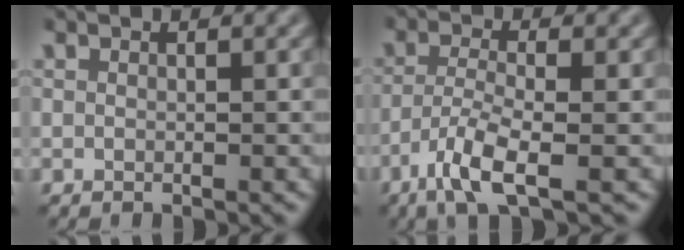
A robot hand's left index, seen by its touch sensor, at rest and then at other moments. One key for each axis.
{"total": 4.7, "fx": -3.3, "fy": 0.4, "fz": 3.3, "tx": -0.068, "ty": -0.002, "tz": -0.066}